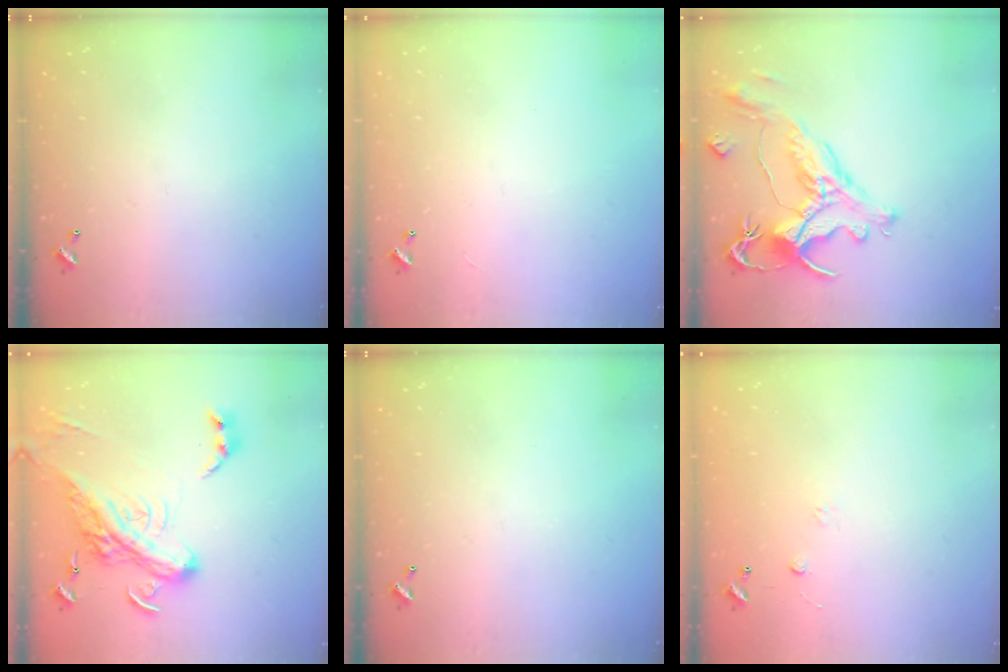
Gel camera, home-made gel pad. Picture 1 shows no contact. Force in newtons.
{"total": 2.8, "press": 2.8, "slide": 0.3}
{"total": 1.6, "press": 1.0, "slide": 1.3}
{"total": 10.0, "press": 9.8, "slide": 2.3}
{"total": 0.0}
{"total": 6.6, "press": 6.6, "slide": 0.6}